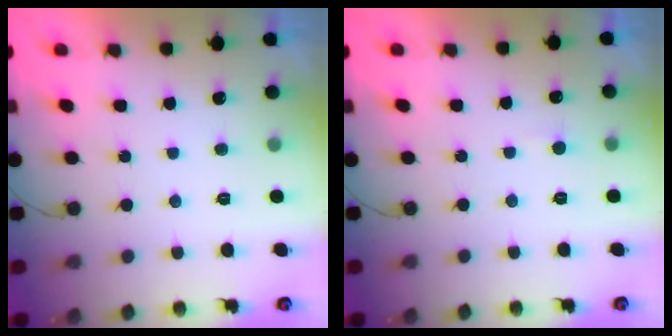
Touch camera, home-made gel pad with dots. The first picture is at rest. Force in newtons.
{"total": 2.9, "press": 2.9, "slide": 0.3}